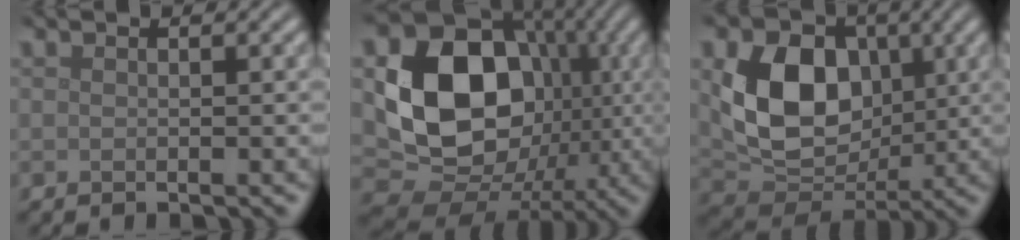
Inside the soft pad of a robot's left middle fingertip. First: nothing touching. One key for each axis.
{"total": 14.7, "fx": 0.4, "fy": 11.7, "fz": 8.9, "tx": -0.142, "ty": -0.013, "tz": 0.004}
{"total": 9.7, "fx": 1.4, "fy": 7.1, "fz": 6.4, "tx": -0.126, "ty": -0.009, "tz": 0.030}